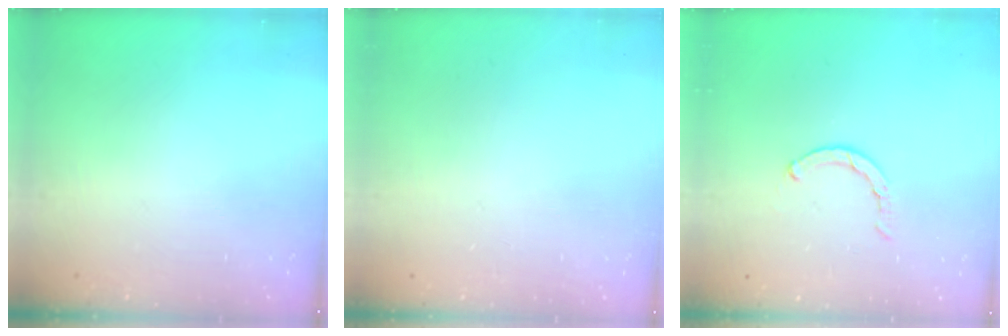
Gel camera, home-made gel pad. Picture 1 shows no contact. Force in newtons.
{"total": 2.6, "press": 2.6, "slide": 0.2}
{"total": 0.5, "press": 0.5, "slide": 0.2}